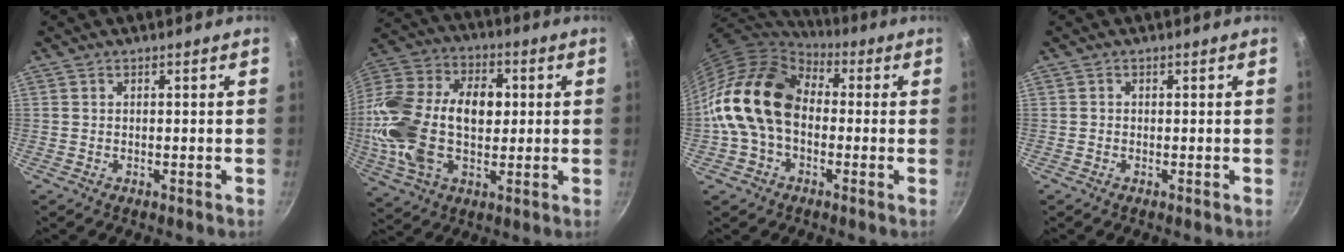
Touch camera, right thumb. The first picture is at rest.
{"total": 24.7, "force": [0.6, 15.7, 19.0], "torque": [-0.354, 0.034, 0.001]}
{"total": 18.0, "force": [-0.3, 12.8, 12.6], "torque": [-0.208, 0.042, -0.019]}
{"total": 0.0}